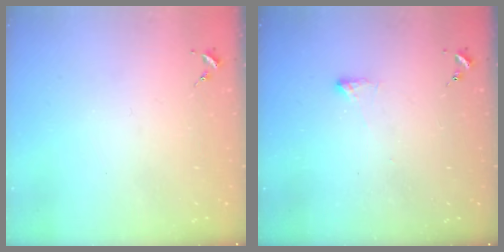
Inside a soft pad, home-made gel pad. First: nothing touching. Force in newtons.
{"total": 2.9, "press": 2.8, "slide": 0.5}